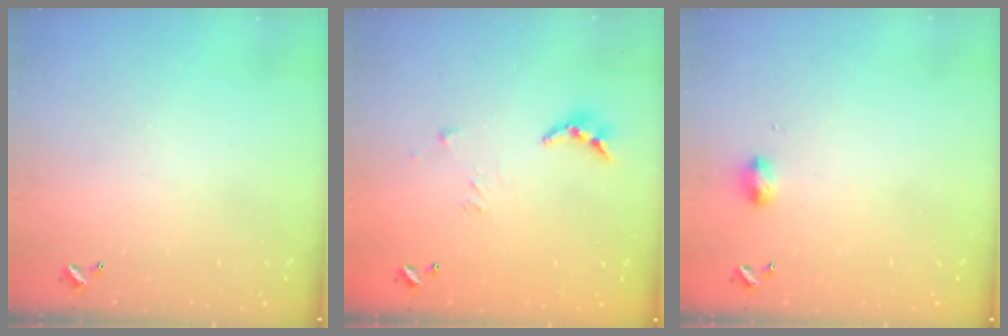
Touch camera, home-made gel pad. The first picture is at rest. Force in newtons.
{"total": 7.1, "press": 7.1, "slide": 0.2}
{"total": 4.6, "press": 4.5, "slide": 0.7}